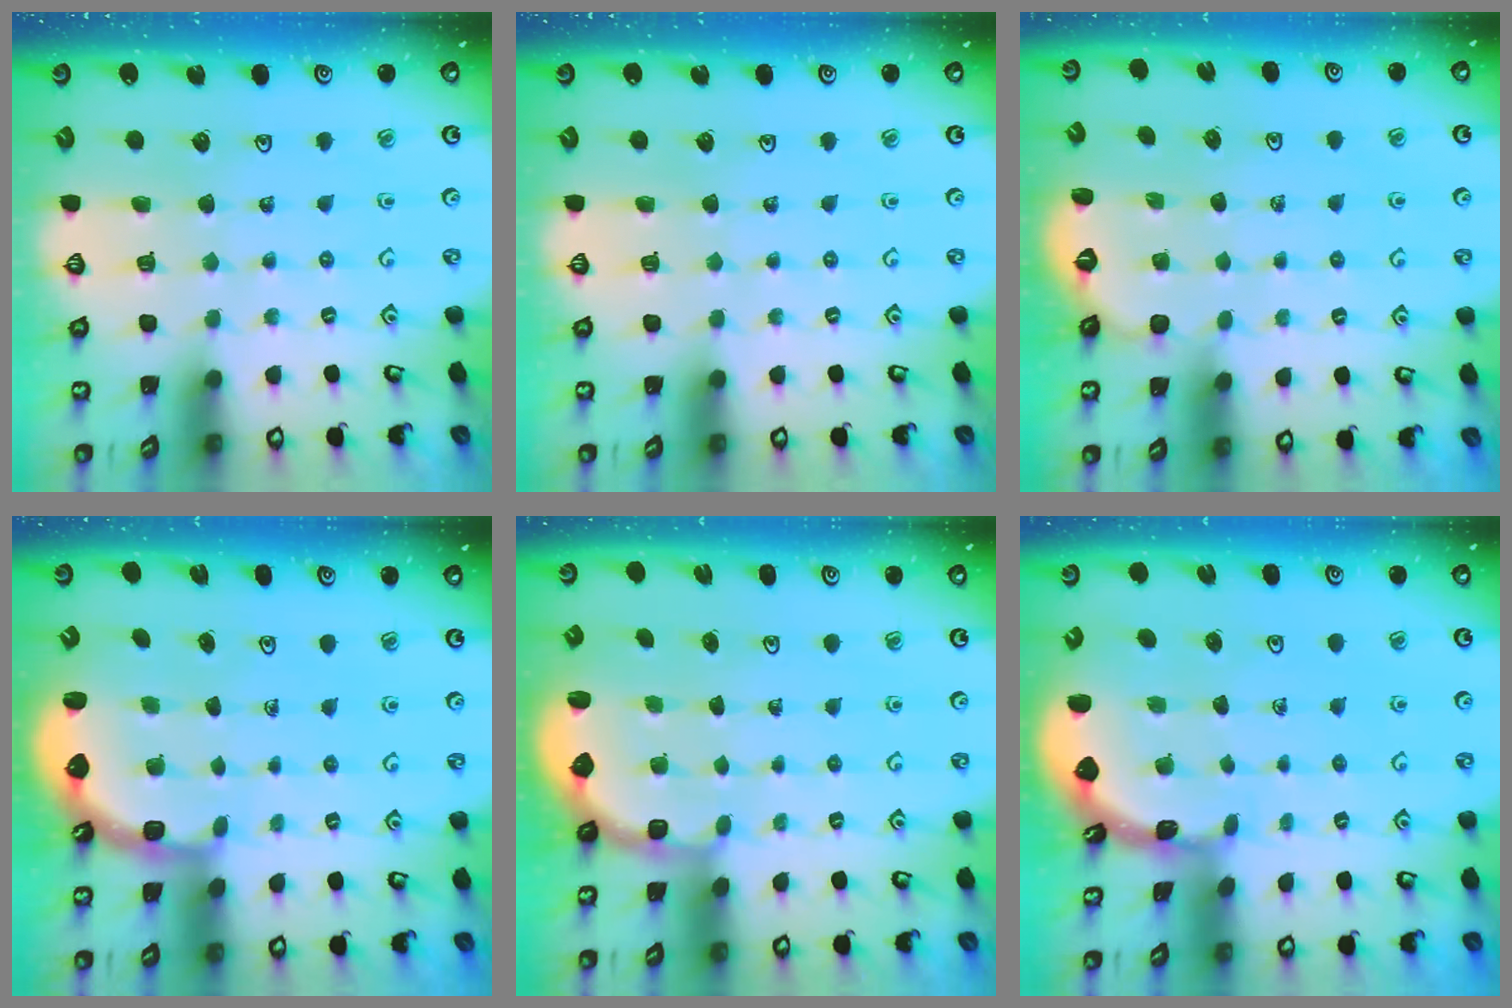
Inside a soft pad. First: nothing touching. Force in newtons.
{"total": 0.0}
{"total": 1.8, "press": 1.1, "slide": 1.4}
{"total": 2.5, "press": 2.1, "slide": 1.3}
{"total": 2.8, "press": 2.1, "slide": 1.8}
{"total": 1.7, "press": 1.7, "slide": 0.1}